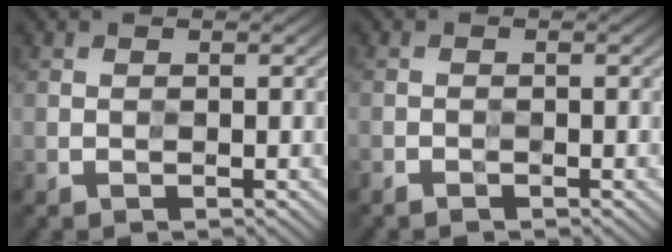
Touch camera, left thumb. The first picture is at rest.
{"total": 0.8, "force": [-0.7, 0.1, 0.0], "torque": [0.001, -0.003, -0.016]}